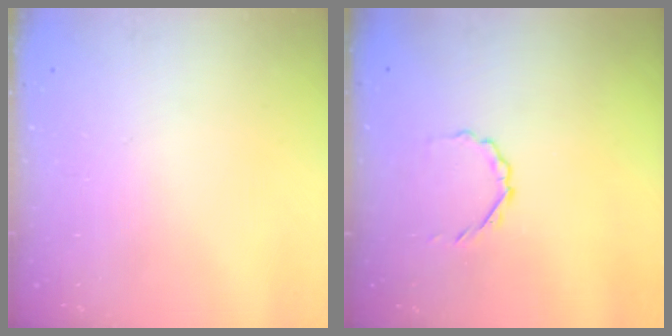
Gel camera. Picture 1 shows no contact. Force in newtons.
{"total": 2.1, "press": 2.0, "slide": 0.8}